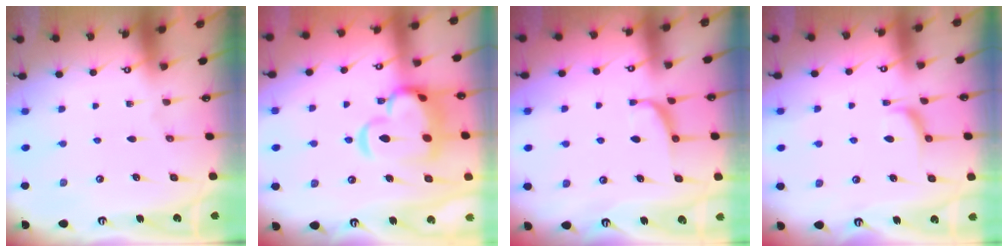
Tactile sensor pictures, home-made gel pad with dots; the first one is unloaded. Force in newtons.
{"total": 11.4, "press": 11.2, "slide": 1.9}
{"total": 0.9, "press": 0.8, "slide": 0.4}
{"total": 2.7, "press": 2.6, "slide": 0.5}